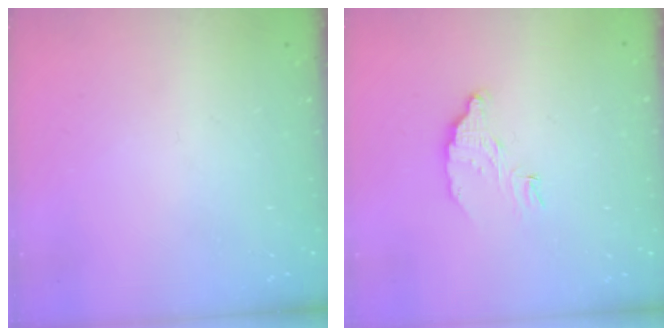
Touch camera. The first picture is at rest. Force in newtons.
{"total": 7.5, "press": 7.5, "slide": 0.8}